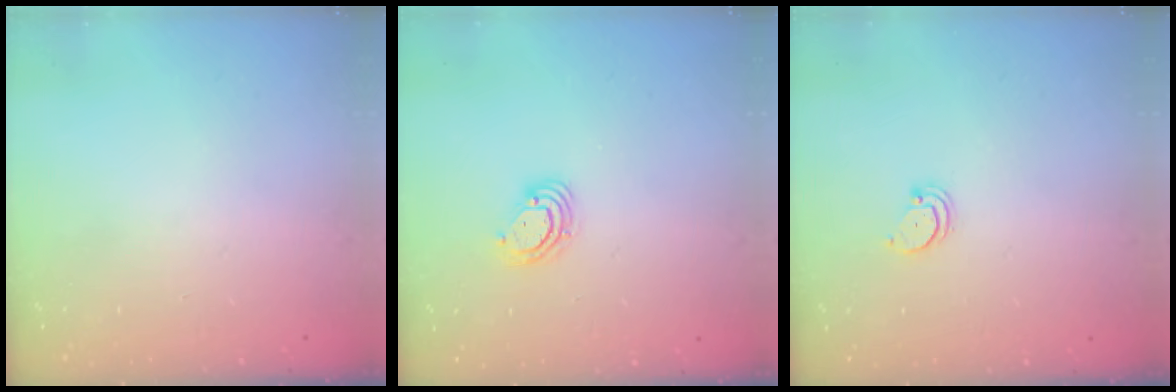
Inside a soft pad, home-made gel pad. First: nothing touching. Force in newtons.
{"total": 5.0, "press": 4.9, "slide": 0.5}
{"total": 1.4, "press": 1.3, "slide": 0.1}